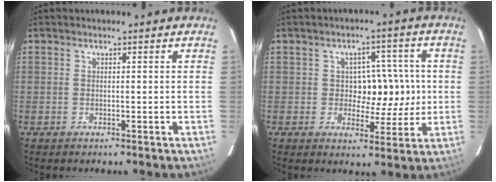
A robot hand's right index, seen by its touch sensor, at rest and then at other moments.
{"total": 7.1, "force": [0.1, 4.7, 5.3], "torque": [-0.063, 0.024, 0.010]}